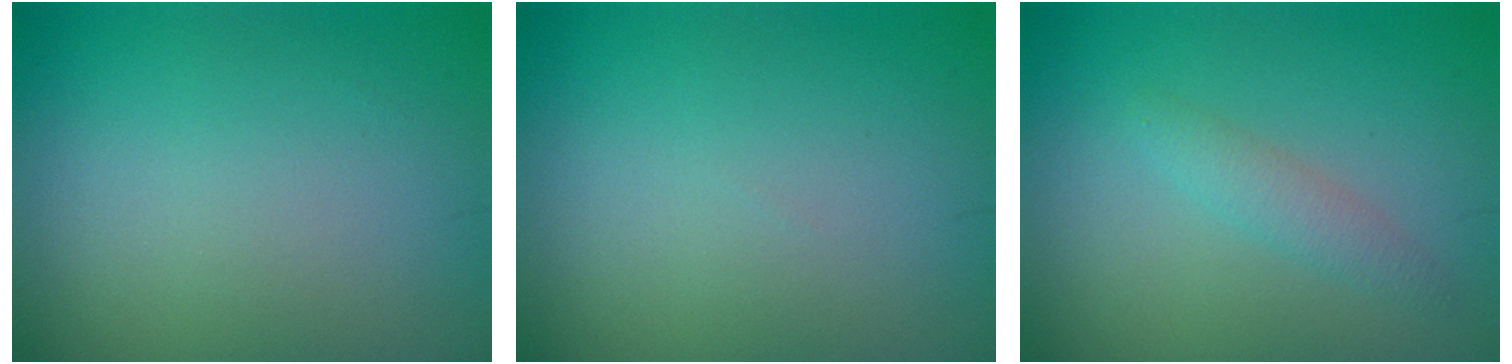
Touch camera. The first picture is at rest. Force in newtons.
{"total": 0.0}
{"total": 1.7, "press": 1.7, "slide": 0.1}